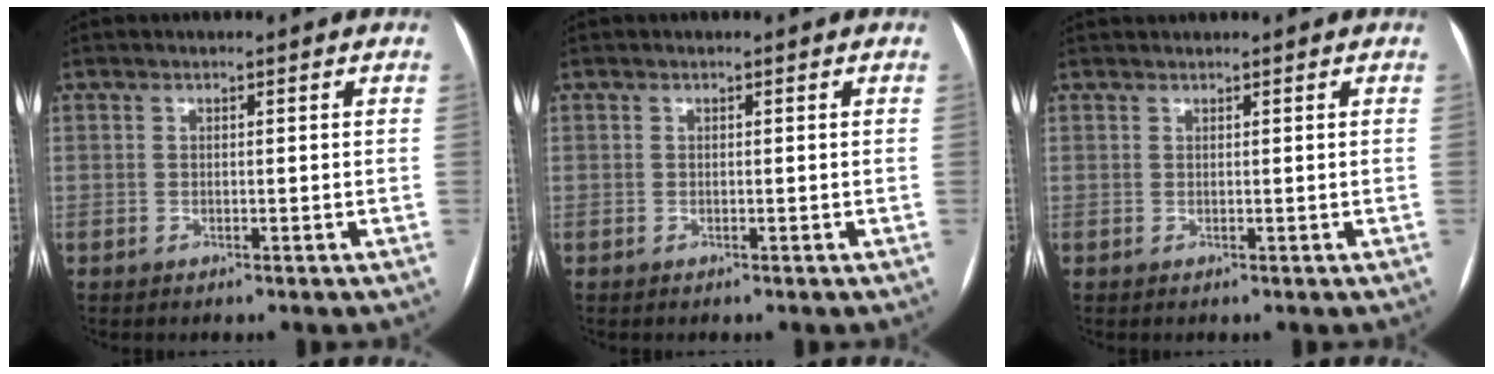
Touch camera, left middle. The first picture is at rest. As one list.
[{"total": 0.0}, {"total": 1.0, "force": [1.0, -0.2, 0.1], "torque": [-0.003, 0.018, 0.025]}]